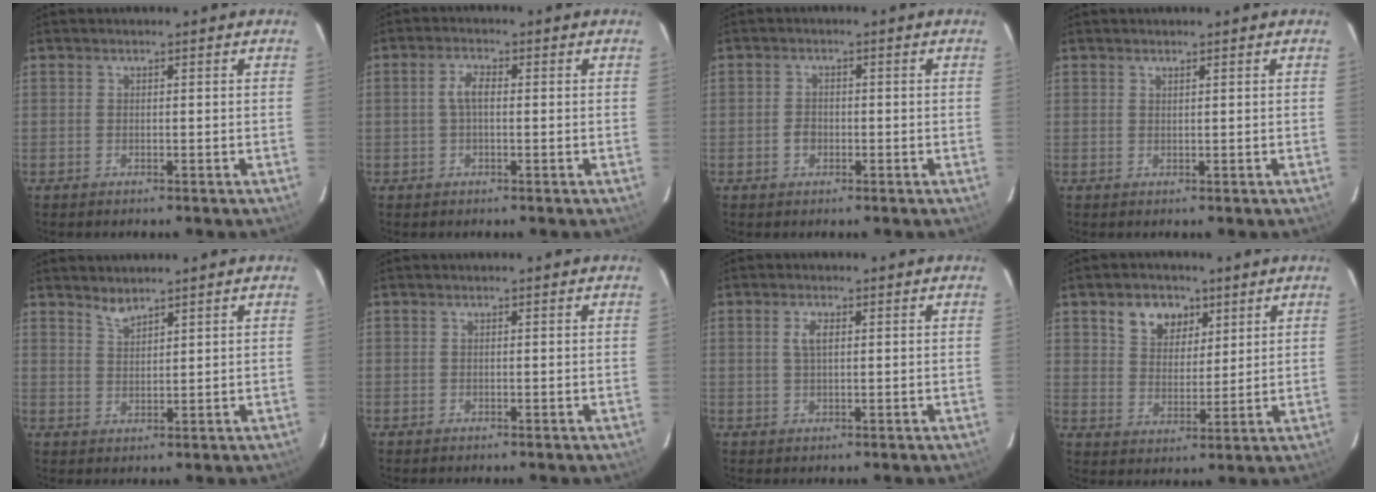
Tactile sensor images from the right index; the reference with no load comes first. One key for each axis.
{"total": 3.1, "fx": 0.1, "fy": 1.3, "fz": 2.8, "tx": -0.058, "ty": 0.008, "tz": 0.002}
{"total": 2.2, "fx": -0.8, "fy": 1.8, "fz": 1.0, "tx": -0.017, "ty": 0.004, "tz": -0.014}
{"total": 0.6, "fx": 0.5, "fy": 0.0, "fz": 0.2, "tx": -0.005, "ty": -0.001, "tz": 0.009}
{"total": 2.6, "fx": 2.4, "fy": 0.3, "fz": 0.9, "tx": -0.015, "ty": 0.001, "tz": 0.045}
{"total": 0.0}
{"total": 2.6, "fx": 0.7, "fy": 1.1, "fz": 2.2, "tx": -0.045, "ty": 0.004, "tz": 0.014}
{"total": 8.1, "fx": 4.3, "fy": 5.7, "fz": 3.7, "tx": -0.066, "ty": 0.019, "tz": 0.079}